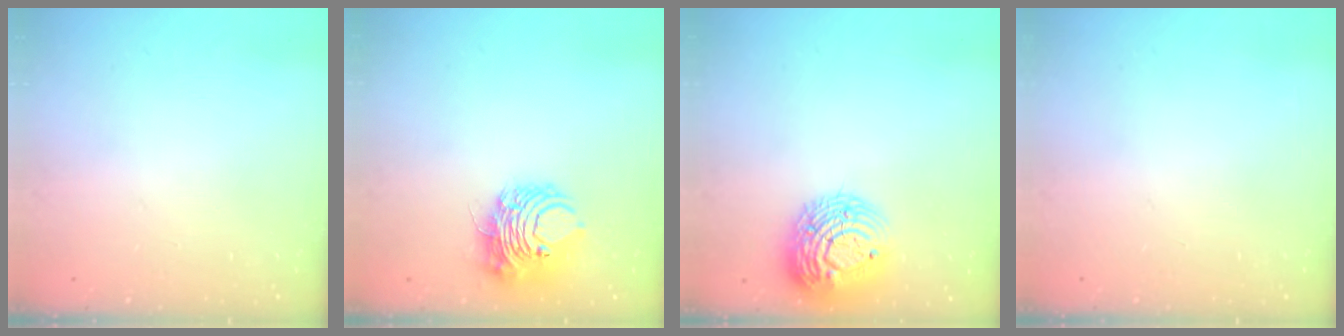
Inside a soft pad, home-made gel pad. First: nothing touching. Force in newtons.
{"total": 8.9, "press": 8.8, "slide": 1.5}
{"total": 14.1, "press": 14.1, "slide": 1.0}
{"total": 0.0}